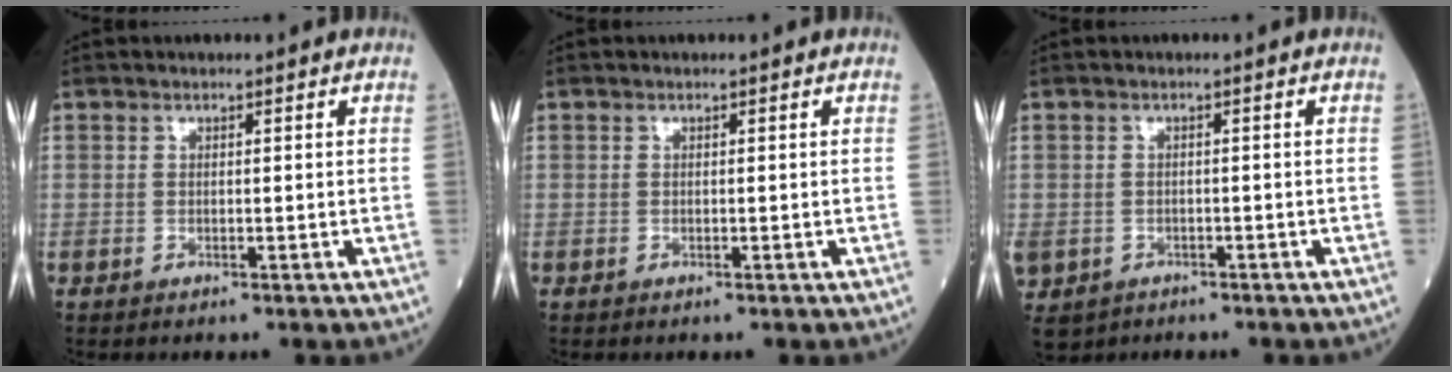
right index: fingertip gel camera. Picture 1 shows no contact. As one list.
[{"total": 0.0}, {"total": 8.9, "force": [-4.5, 7.2, 2.8], "torque": [-0.092, -0.008, -0.063]}]